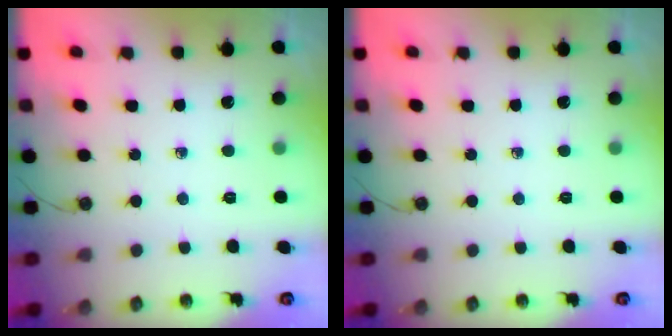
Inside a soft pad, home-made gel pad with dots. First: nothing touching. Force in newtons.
{"total": 0.0}